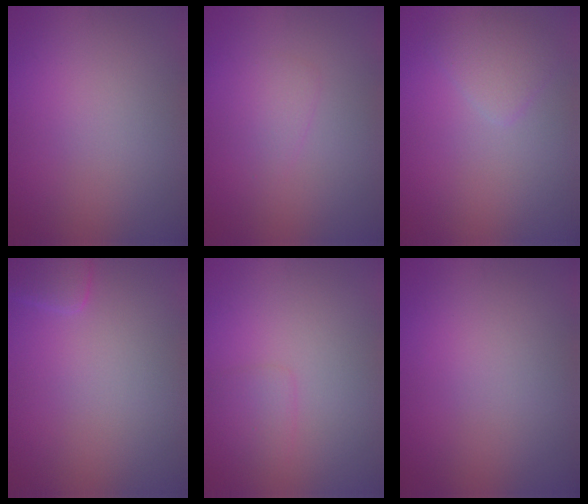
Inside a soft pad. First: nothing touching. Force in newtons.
{"total": 1.4, "press": 1.4, "slide": 0.1}
{"total": 2.2, "press": 2.2, "slide": 0.2}
{"total": 1.7, "press": 1.7, "slide": 0.2}
{"total": 1.4, "press": 1.4, "slide": 0.1}
{"total": 0.0}